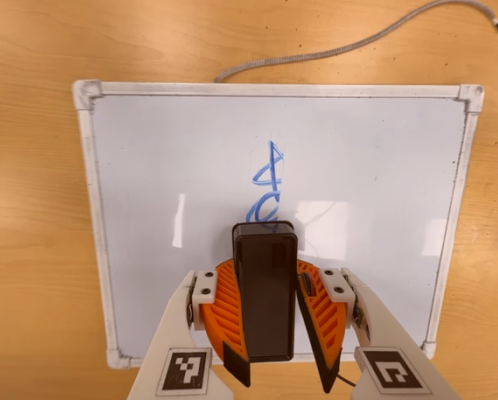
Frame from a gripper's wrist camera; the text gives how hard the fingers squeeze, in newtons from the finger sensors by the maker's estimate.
{"total": 9.3, "left": 9.4, "right": 9.3}